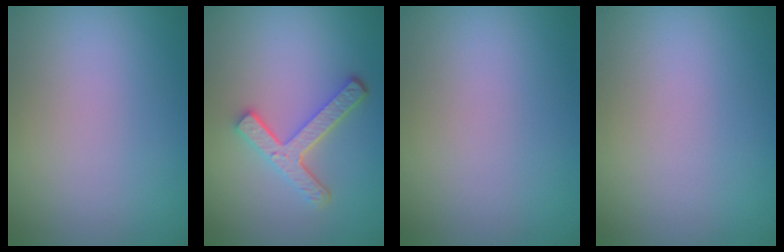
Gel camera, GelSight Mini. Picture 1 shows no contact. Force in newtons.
{"total": 4.3, "press": 3.3, "slide": 2.8}
{"total": 0.0}
{"total": 0.0}